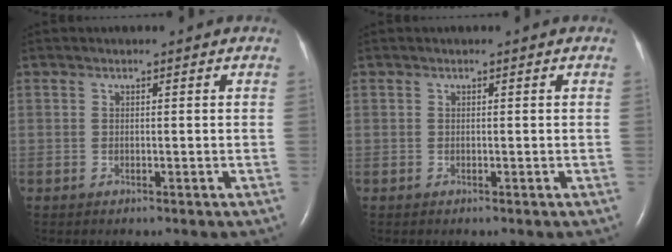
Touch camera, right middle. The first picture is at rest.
{"total": 0.0}